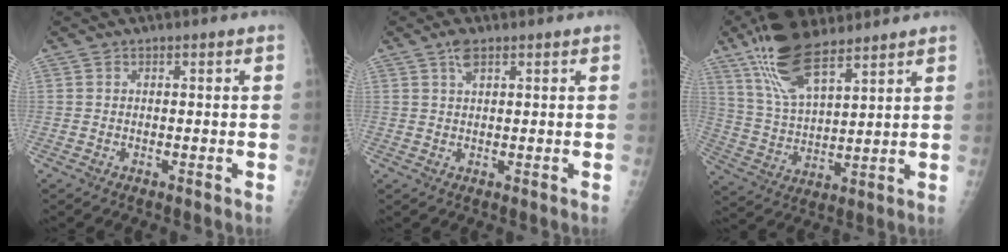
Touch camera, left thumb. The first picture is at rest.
{"total": 2.5, "force": [1.6, 0.9, 1.7], "torque": [-0.029, 0.000, 0.031]}
{"total": 14.4, "force": [9.9, 5.1, 9.1], "torque": [-0.155, -0.035, 0.196]}